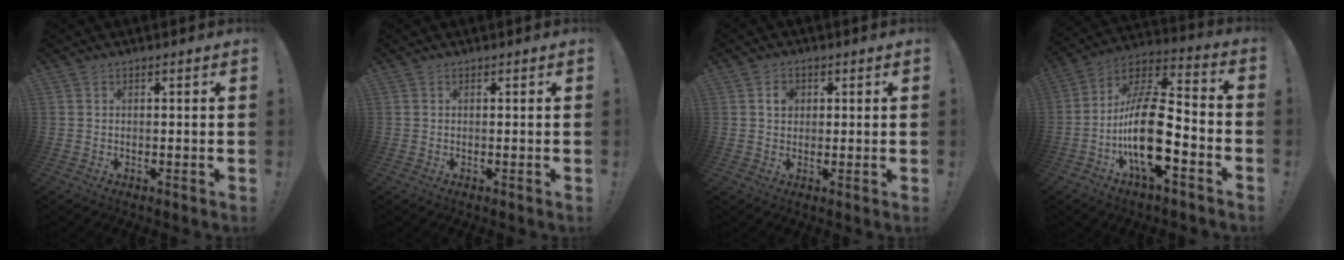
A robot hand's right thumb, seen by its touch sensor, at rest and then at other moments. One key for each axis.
{"total": 0.0}
{"total": 3.3, "fx": 0.8, "fy": 2.7, "fz": 1.7, "tx": -0.020, "ty": -0.001, "tz": 0.010}
{"total": 21.5, "fx": -5.8, "fy": 8.8, "fz": 18.7, "tx": -0.357, "ty": 0.036, "tz": -0.092}